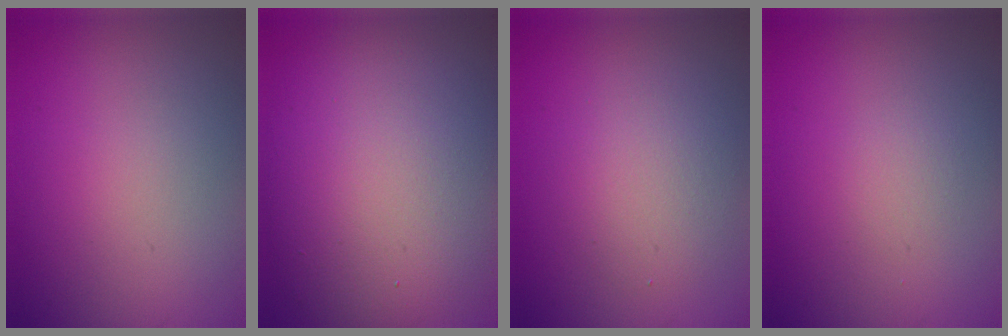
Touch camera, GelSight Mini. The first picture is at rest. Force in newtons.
{"total": 14.1, "press": 14.1, "slide": 1.2}
{"total": 3.0, "press": 3.0, "slide": 0.2}
{"total": 0.8, "press": 0.8, "slide": 0.1}